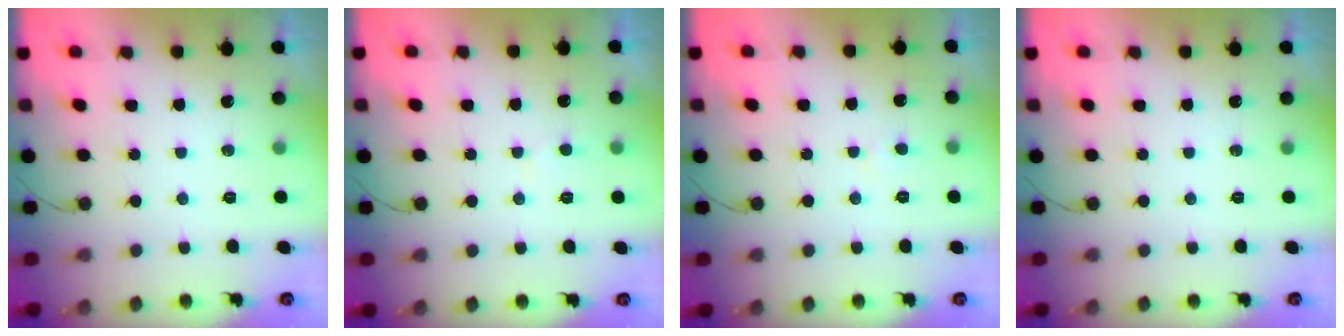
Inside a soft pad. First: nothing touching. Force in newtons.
{"total": 3.2, "press": 3.2, "slide": 0.4}
{"total": 1.6, "press": 1.5, "slide": 0.2}
{"total": 0.0}